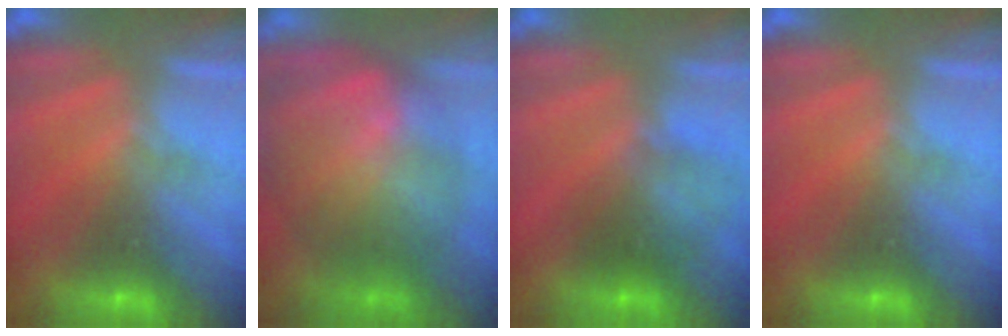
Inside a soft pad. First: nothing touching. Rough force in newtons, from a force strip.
{"total": 8.5}
{"total": 2.8}
{"total": 0.0}